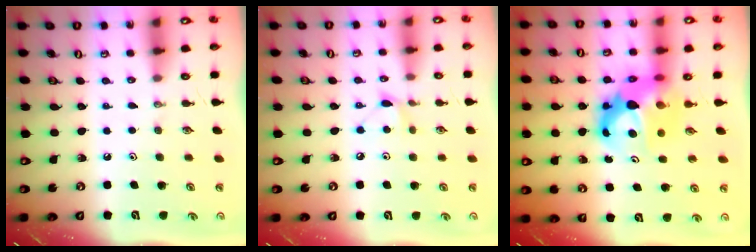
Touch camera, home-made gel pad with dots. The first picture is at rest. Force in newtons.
{"total": 6.4, "press": 6.4, "slide": 0.4}
{"total": 10.7, "press": 10.7, "slide": 0.6}